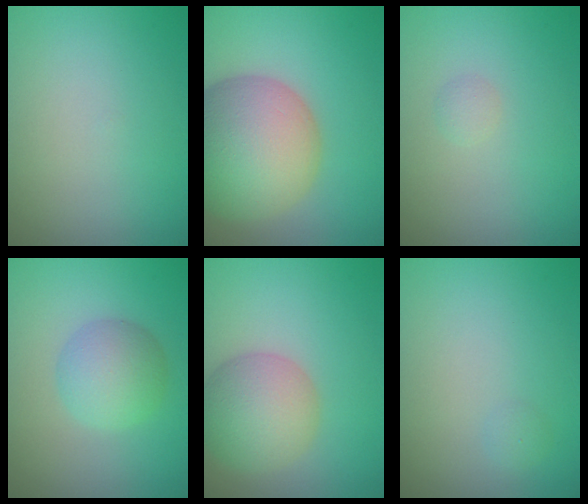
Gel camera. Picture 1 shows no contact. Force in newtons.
{"total": 11.4, "press": 11.4, "slide": 0.8}
{"total": 0.7, "press": 0.7, "slide": 0.1}
{"total": 3.8, "press": 3.8, "slide": 0.2}
{"total": 5.5, "press": 5.5, "slide": 0.1}
{"total": 0.6, "press": 0.6, "slide": 0.0}